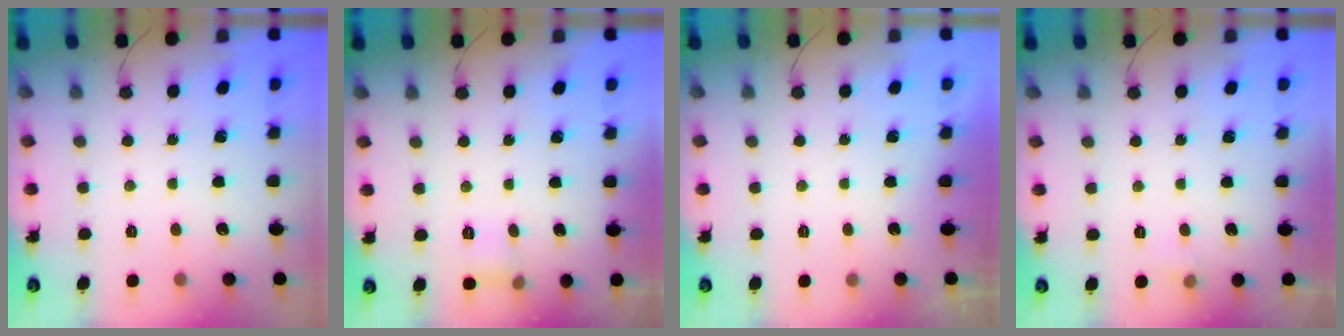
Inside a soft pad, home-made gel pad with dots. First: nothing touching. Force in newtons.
{"total": 6.1, "press": 5.8, "slide": 2.1}
{"total": 0.0}
{"total": 3.7, "press": 3.5, "slide": 1.2}